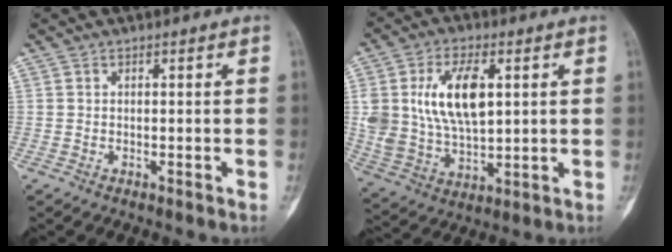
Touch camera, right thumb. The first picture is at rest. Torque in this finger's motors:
{"motor_torque": [0.21, 0.54, 0.98, 0.53, 0.40]}